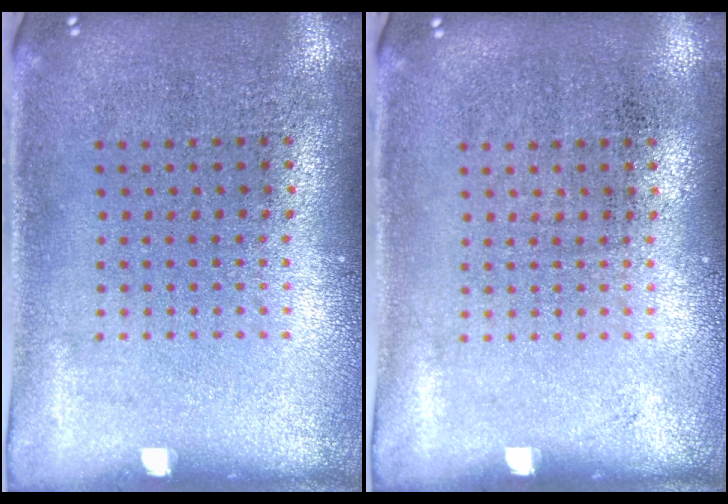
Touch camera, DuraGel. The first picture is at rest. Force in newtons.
{"total": 0.0}